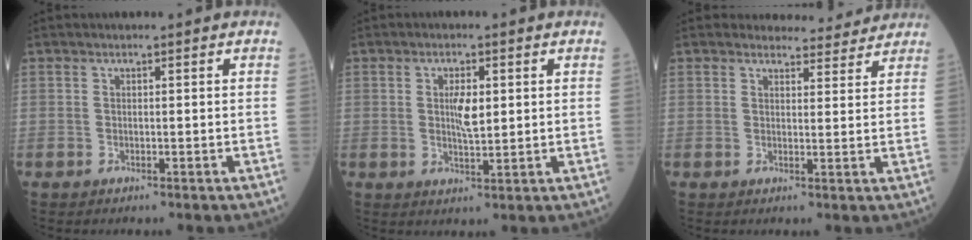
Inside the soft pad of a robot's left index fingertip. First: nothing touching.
{"total": 3.9, "force": [0.6, 1.1, 3.7], "torque": [-0.071, -0.003, 0.010]}
{"total": 5.4, "force": [5.2, 1.5, 0.1], "torque": [0.007, 0.001, 0.054]}